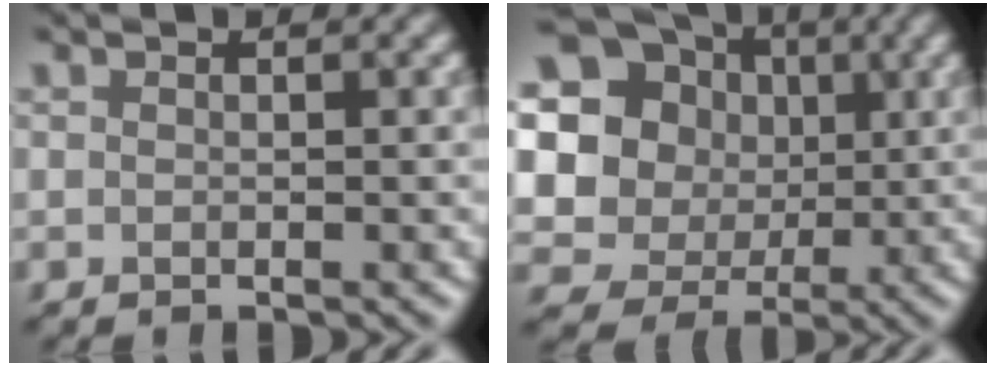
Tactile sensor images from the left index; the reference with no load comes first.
{"total": 19.6, "force": [4.5, 18.0, 6.4], "torque": [-0.182, 0.007, 0.066]}